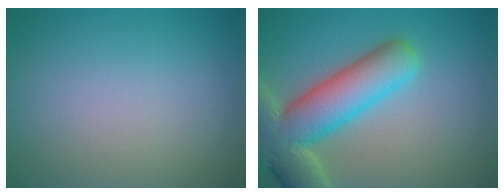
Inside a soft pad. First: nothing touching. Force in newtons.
{"total": 10.0, "press": 9.9, "slide": 1.0}